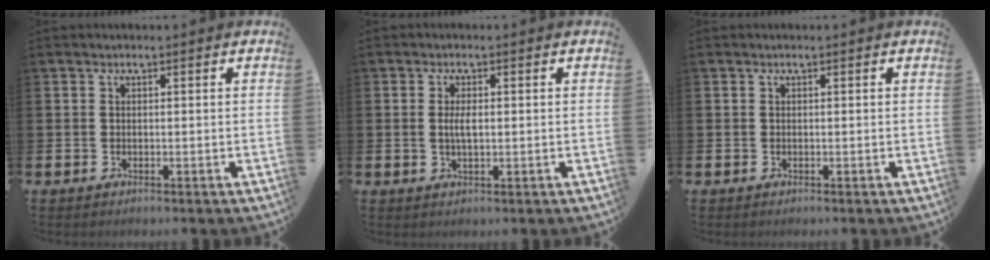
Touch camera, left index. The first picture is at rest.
{"total": 2.6, "force": [0.1, 1.0, 2.4], "torque": [-0.045, 0.004, -0.001]}
{"total": 0.0}